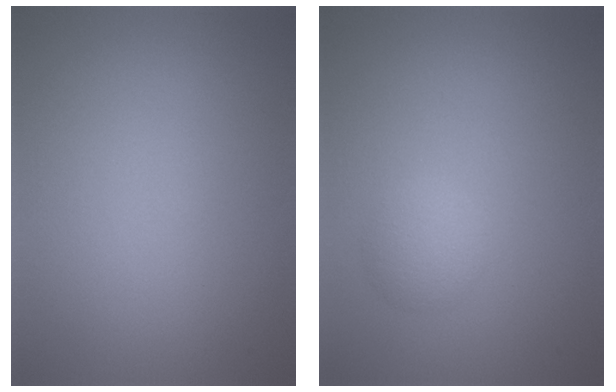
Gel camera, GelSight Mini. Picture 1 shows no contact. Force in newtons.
{"total": 2.0, "press": 2.0, "slide": 0.1}